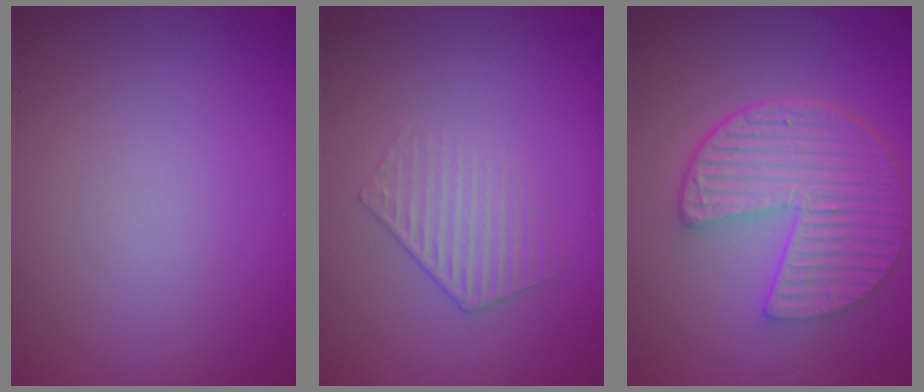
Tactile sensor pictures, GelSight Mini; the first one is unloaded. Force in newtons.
{"total": 1.5, "press": 0.9, "slide": 1.2}
{"total": 6.5, "press": 4.8, "slide": 4.4}